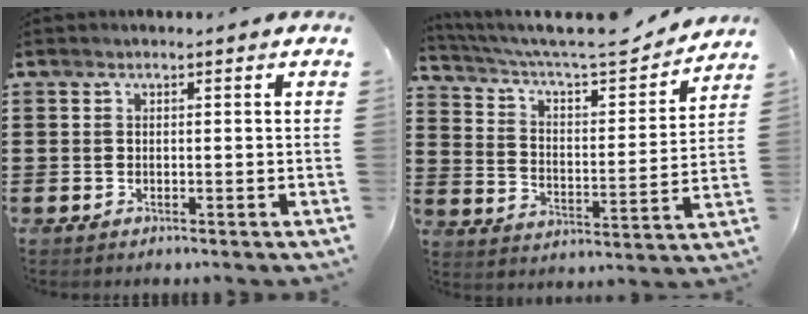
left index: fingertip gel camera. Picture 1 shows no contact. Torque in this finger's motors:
{"motor_torque": [2.14, 0.00, 1.05, 0.21]}